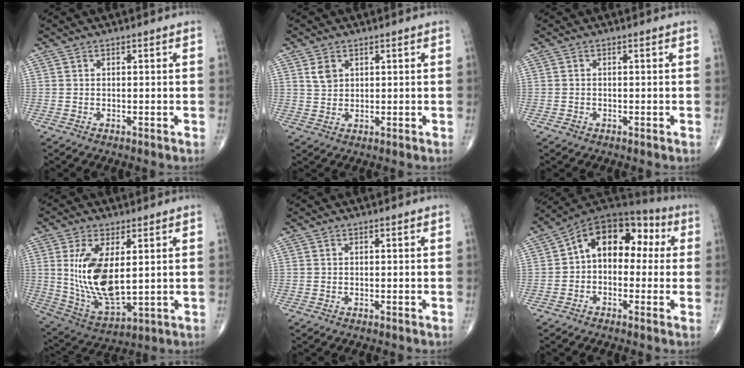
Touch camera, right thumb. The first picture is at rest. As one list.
[{"total": 2.9, "force": [1.3, 2.0, 1.5], "torque": [-0.021, -0.006, 0.029]}, {"total": 0.7, "force": [-0.4, 0.6, 0.2], "torque": [-0.004, 0.004, -0.008]}, {"total": 14.6, "force": [2.3, 6.7, 12.8], "torque": [-0.245, -0.024, 0.063]}, {"total": 0.0}, {"total": 14.1, "force": [1.6, 9.4, 10.4], "torque": [-0.111, 0.052, 0.008]}]